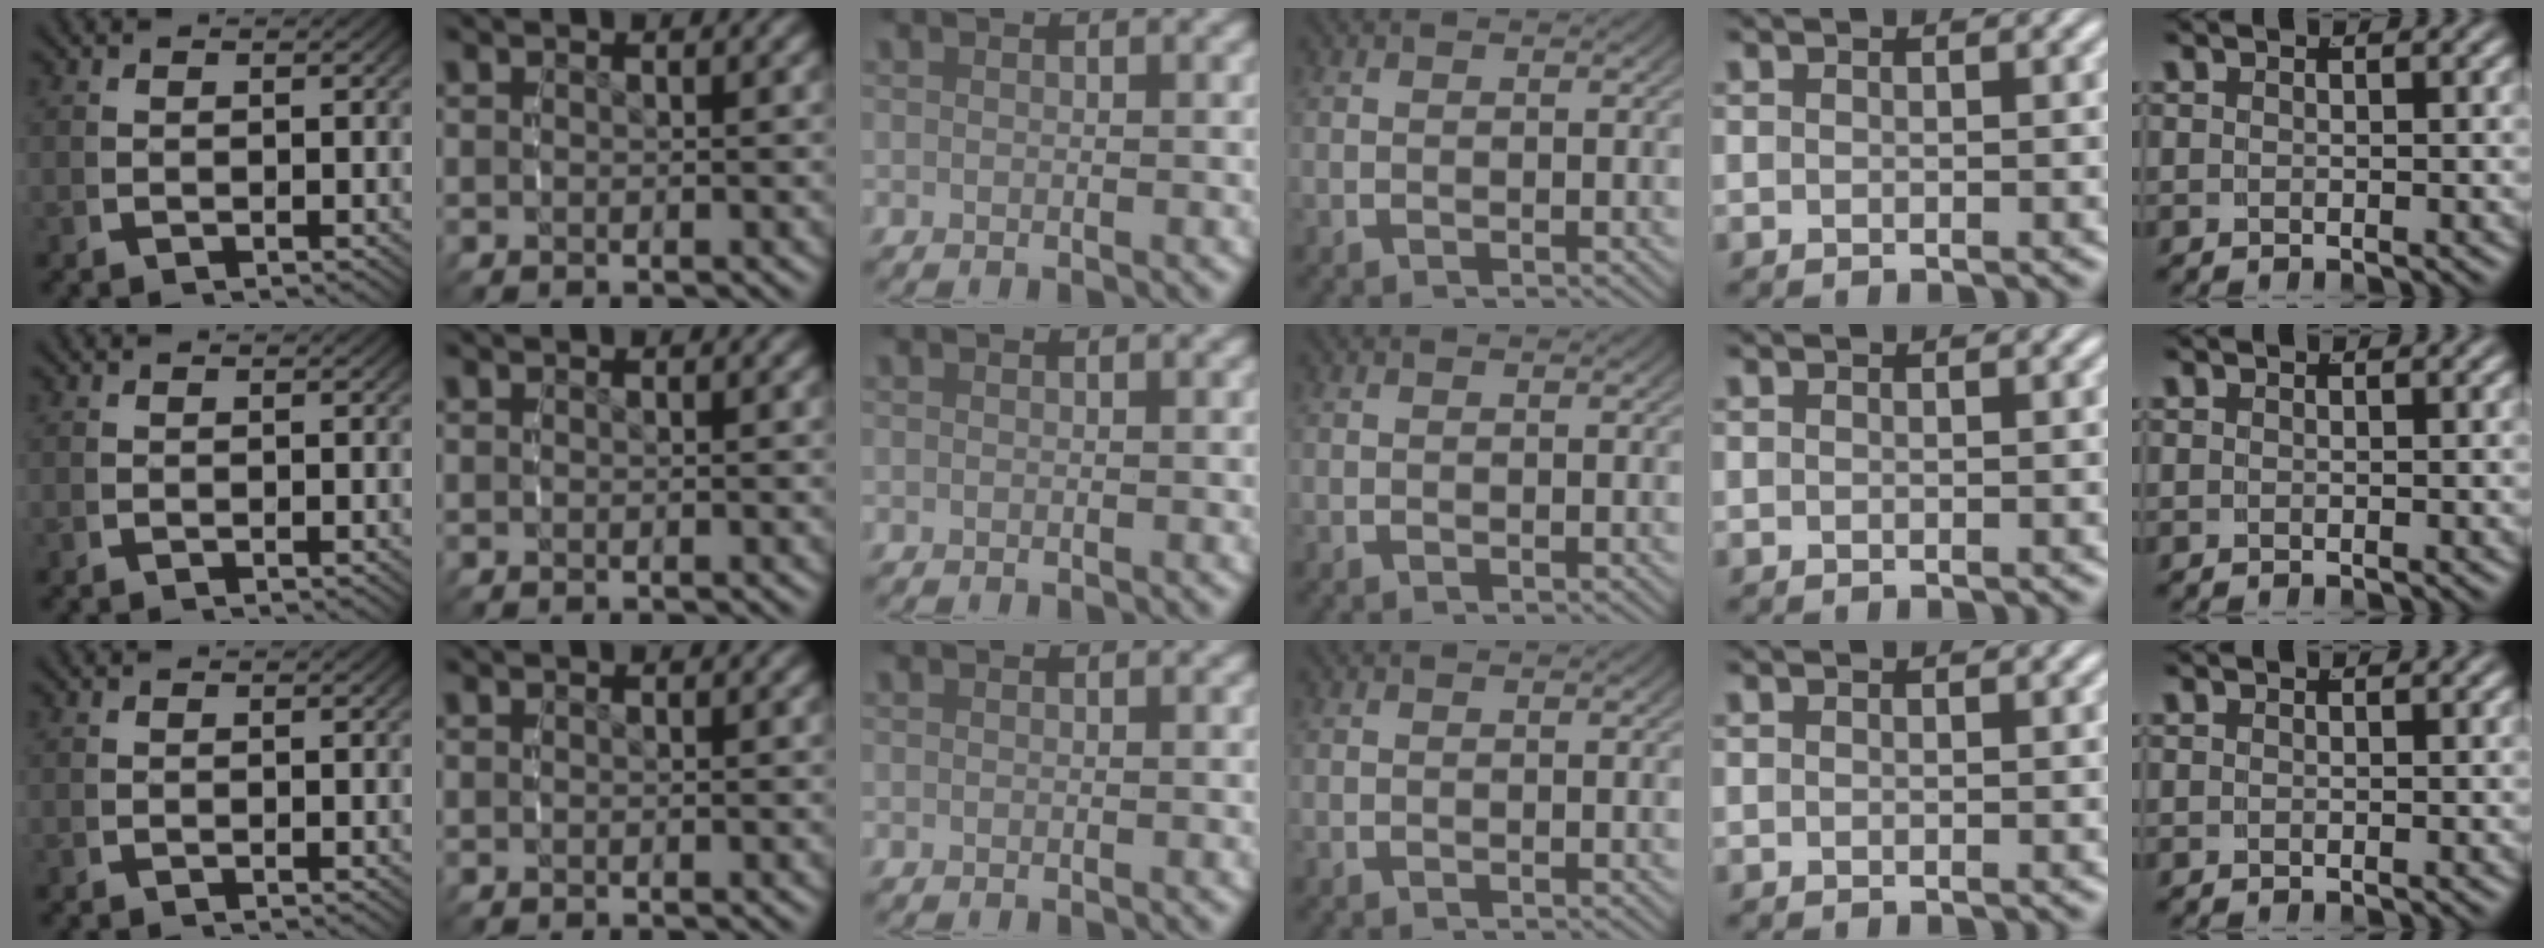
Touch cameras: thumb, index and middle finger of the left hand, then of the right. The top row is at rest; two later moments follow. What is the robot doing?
{"motion": "reach", "object": "markers"}